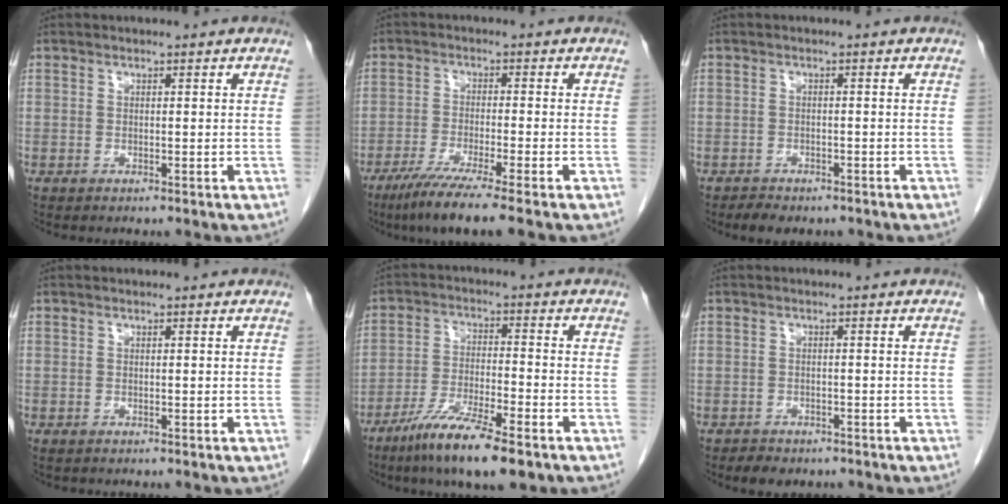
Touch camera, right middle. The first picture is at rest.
{"total": 8.2, "force": [-6.0, -0.9, 5.5], "torque": [-0.093, -0.025, -0.103]}
{"total": 3.6, "force": [-2.9, 1.7, 1.4], "torque": [-0.024, -0.003, -0.038]}
{"total": 0.0}
{"total": 11.3, "force": [-7.5, 1.5, 8.4], "torque": [-0.158, -0.027, -0.131]}
{"total": 3.7, "force": [-2.9, 2.0, 1.2], "torque": [-0.021, -0.001, -0.035]}